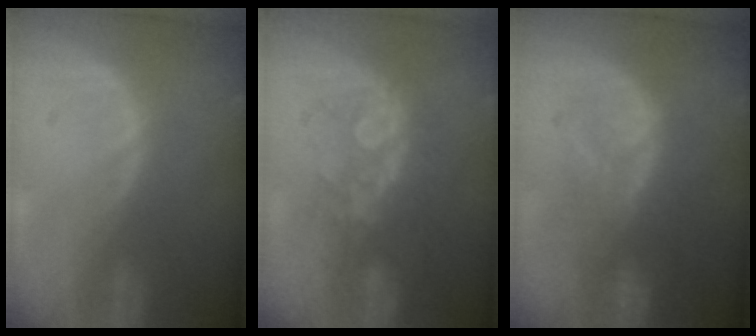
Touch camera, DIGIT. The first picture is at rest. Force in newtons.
{"total": 7.7, "press": 7.1, "slide": 3.1}
{"total": 8.7, "press": 8.4, "slide": 2.2}